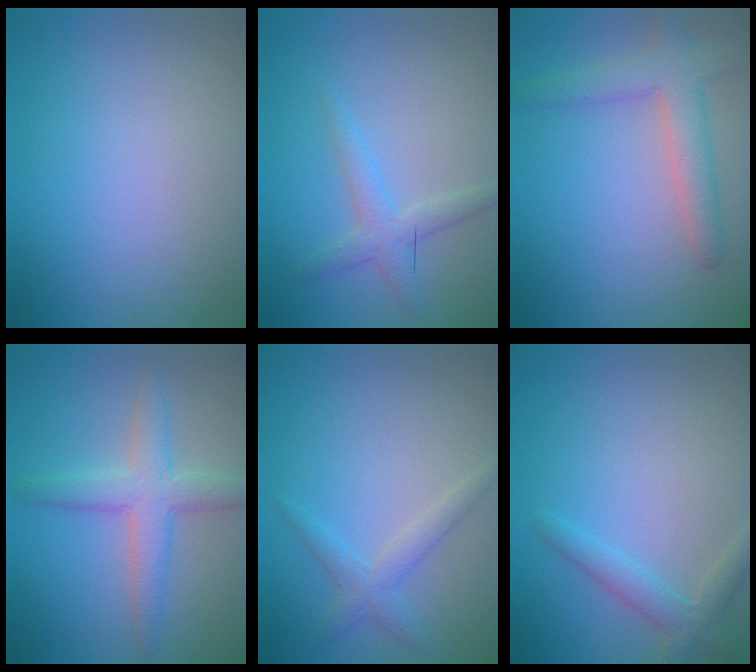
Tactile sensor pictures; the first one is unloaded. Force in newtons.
{"total": 2.1, "press": 2.1, "slide": 0.1}
{"total": 3.8, "press": 3.8, "slide": 0.2}
{"total": 4.0, "press": 4.0, "slide": 0.1}
{"total": 2.0, "press": 2.0, "slide": 0.1}
{"total": 2.4, "press": 2.3, "slide": 0.1}